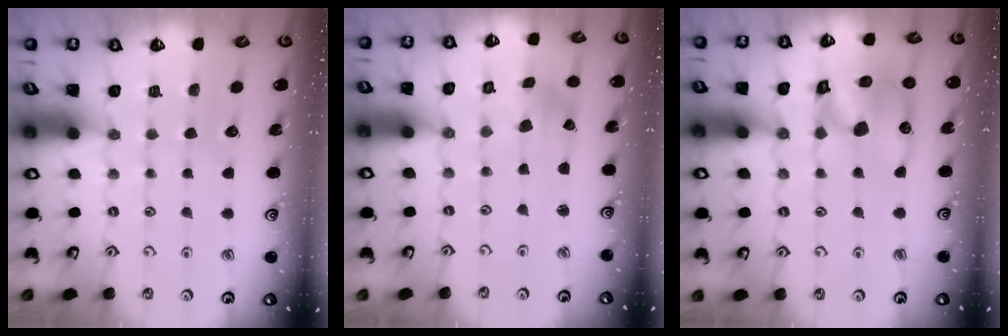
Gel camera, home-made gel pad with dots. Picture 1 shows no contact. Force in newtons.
{"total": 1.5, "press": 1.5, "slide": 0.2}
{"total": 13.0, "press": 12.8, "slide": 2.0}